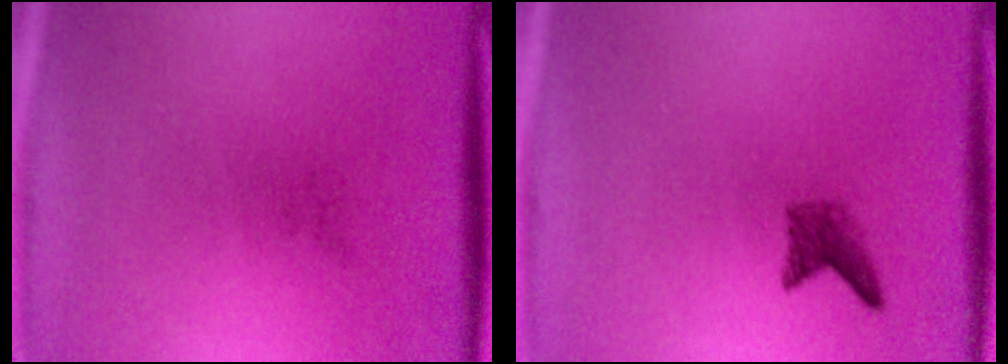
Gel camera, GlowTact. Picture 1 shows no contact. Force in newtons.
{"total": 1.7}